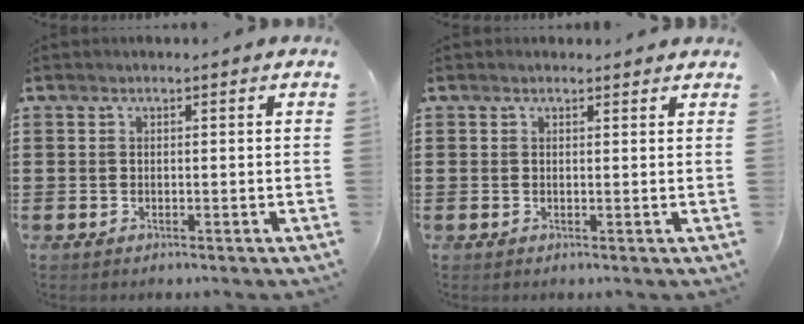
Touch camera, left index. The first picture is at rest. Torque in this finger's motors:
{"motor_torque": [2.14, 0.00, -0.09, -0.17]}